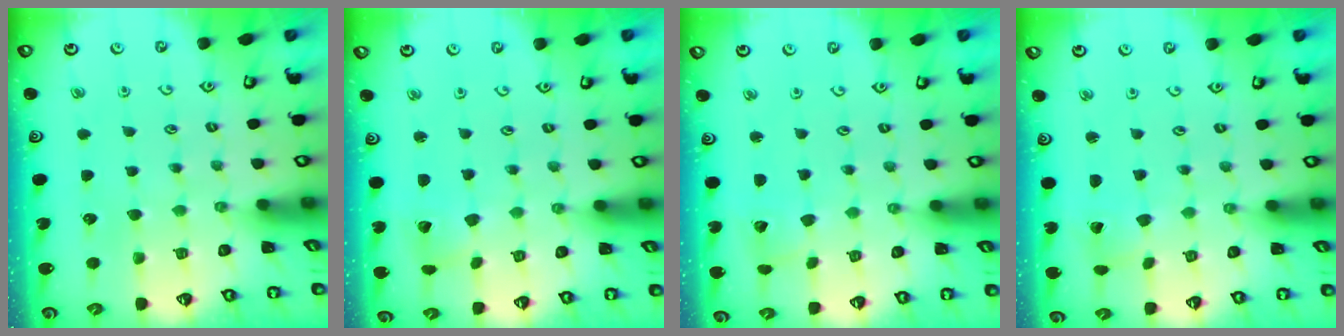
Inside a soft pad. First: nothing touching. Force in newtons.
{"total": 3.5, "press": 3.4, "slide": 0.5}
{"total": 2.6, "press": 2.6, "slide": 0.4}
{"total": 2.3, "press": 2.3, "slide": 0.2}